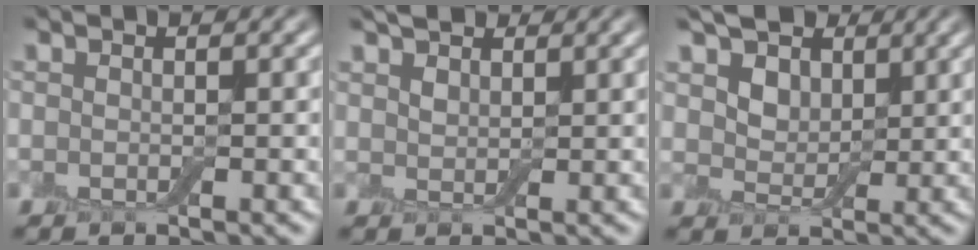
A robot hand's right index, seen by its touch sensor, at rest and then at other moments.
{"total": 2.4, "force": [1.8, 1.2, 0.9], "torque": [-0.024, 0.009, 0.035]}
{"total": 4.7, "force": [2.7, 3.1, 2.2], "torque": [-0.059, -0.008, 0.042]}